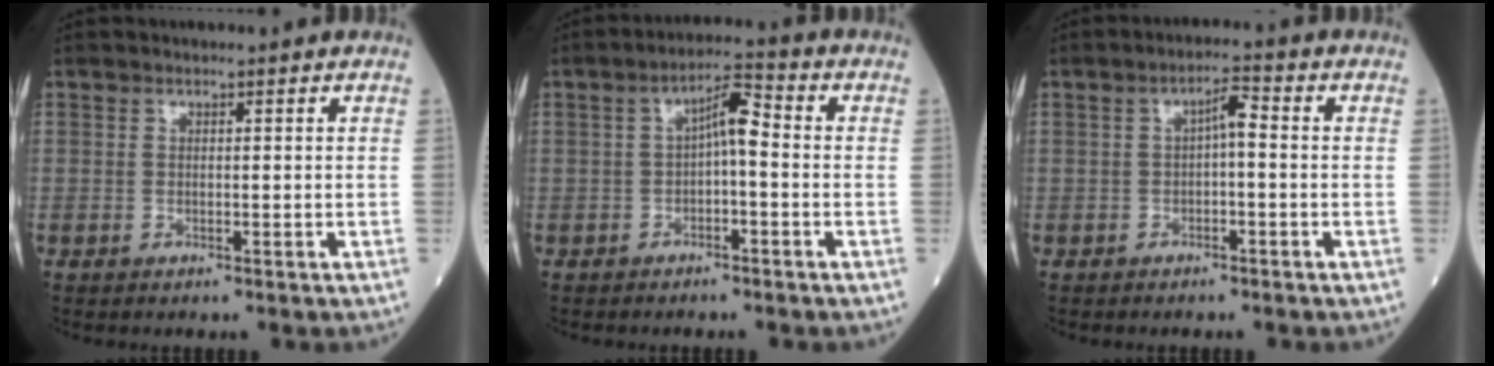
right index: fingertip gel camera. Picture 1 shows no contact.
{"total": 4.8, "force": [-0.2, 1.0, 4.7], "torque": [-0.072, 0.021, -0.008]}
{"total": 3.1, "force": [-0.1, 0.6, 3.1], "torque": [-0.046, 0.012, -0.003]}